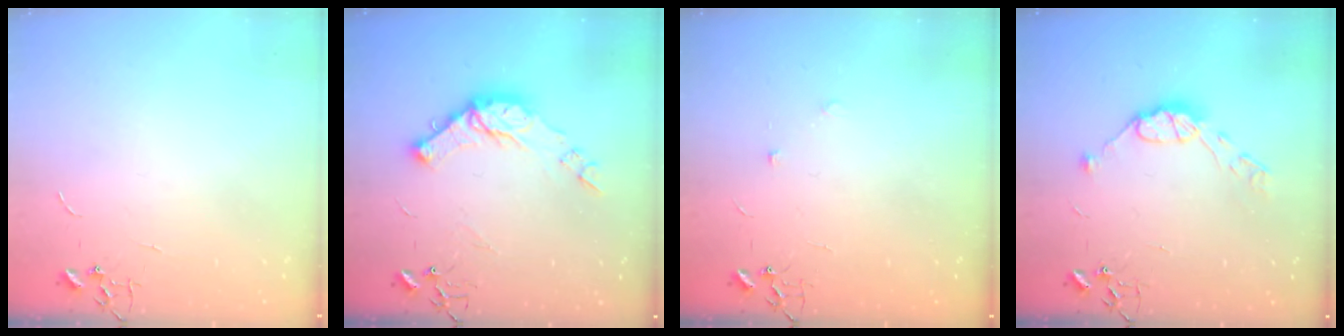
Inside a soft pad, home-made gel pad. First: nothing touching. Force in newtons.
{"total": 13.5, "press": 13.5, "slide": 1.2}
{"total": 5.1, "press": 4.9, "slide": 1.7}
{"total": 9.5, "press": 9.5, "slide": 0.3}